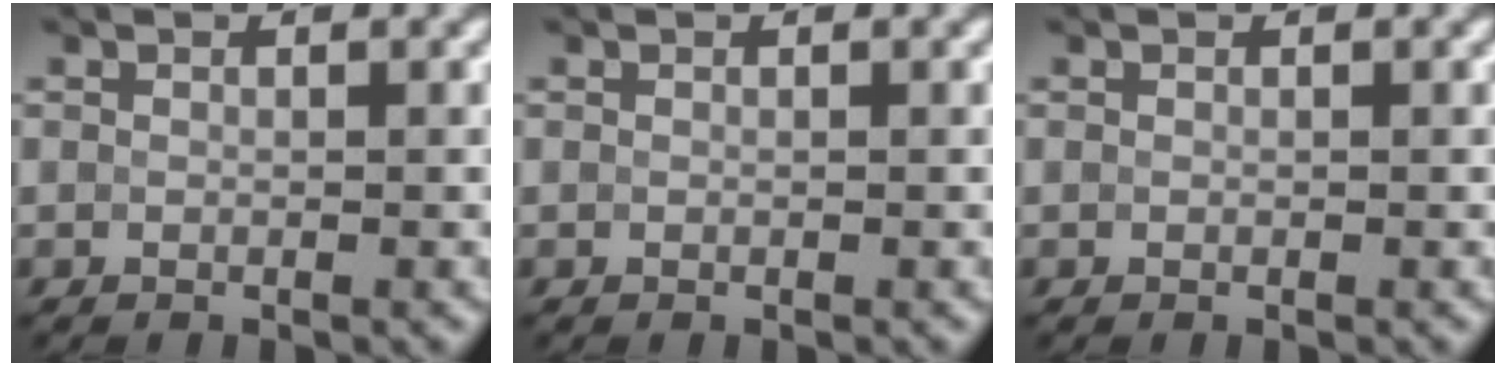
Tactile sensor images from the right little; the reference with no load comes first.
{"total": 0.0}
{"total": 0.0}